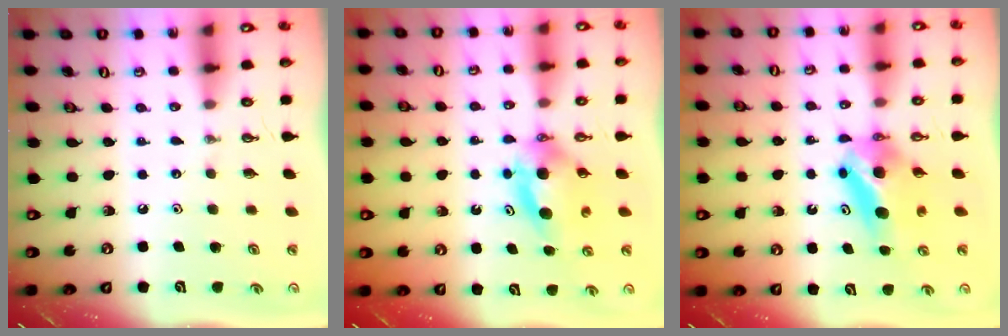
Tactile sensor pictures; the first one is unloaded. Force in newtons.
{"total": 5.7, "press": 5.6, "slide": 1.2}
{"total": 6.6, "press": 6.2, "slide": 2.1}